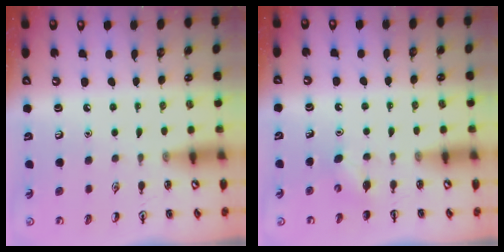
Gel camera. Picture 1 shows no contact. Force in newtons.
{"total": 2.7, "press": 2.6, "slide": 0.7}